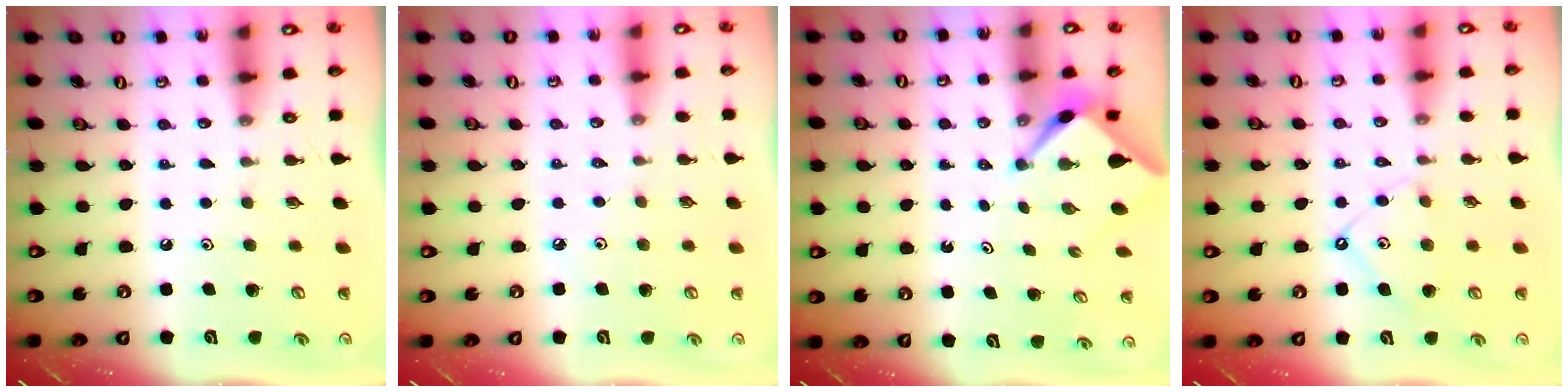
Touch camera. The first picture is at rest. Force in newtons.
{"total": 2.5, "press": 2.4, "slide": 0.5}
{"total": 2.7, "press": 2.7, "slide": 0.3}
{"total": 8.4, "press": 8.3, "slide": 0.9}